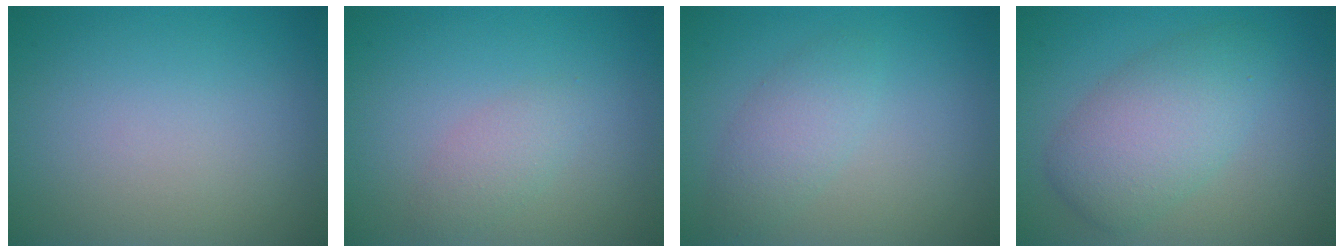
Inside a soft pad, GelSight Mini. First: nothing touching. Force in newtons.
{"total": 1.6, "press": 1.6, "slide": 0.1}
{"total": 2.5, "press": 2.5, "slide": 0.1}
{"total": 5.2, "press": 5.2, "slide": 0.3}